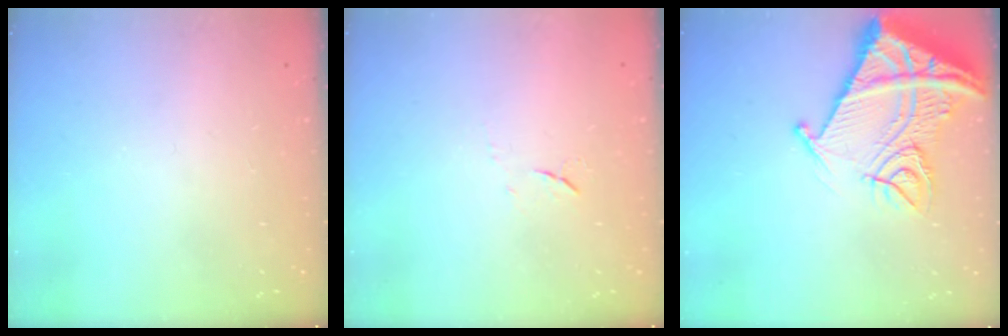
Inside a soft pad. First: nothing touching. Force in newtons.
{"total": 4.6, "press": 4.6, "slide": 0.7}
{"total": 19.6, "press": 19.5, "slide": 2.1}